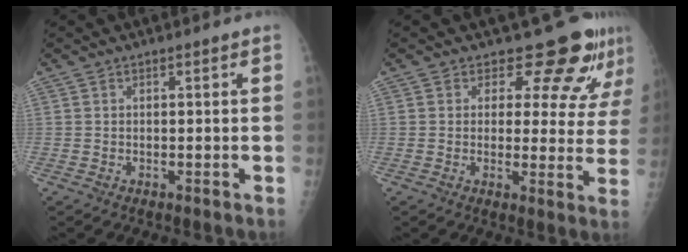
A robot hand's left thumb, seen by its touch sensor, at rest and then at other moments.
{"total": 8.9, "force": [7.8, 3.8, 1.8], "torque": [0.019, -0.051, 0.077]}